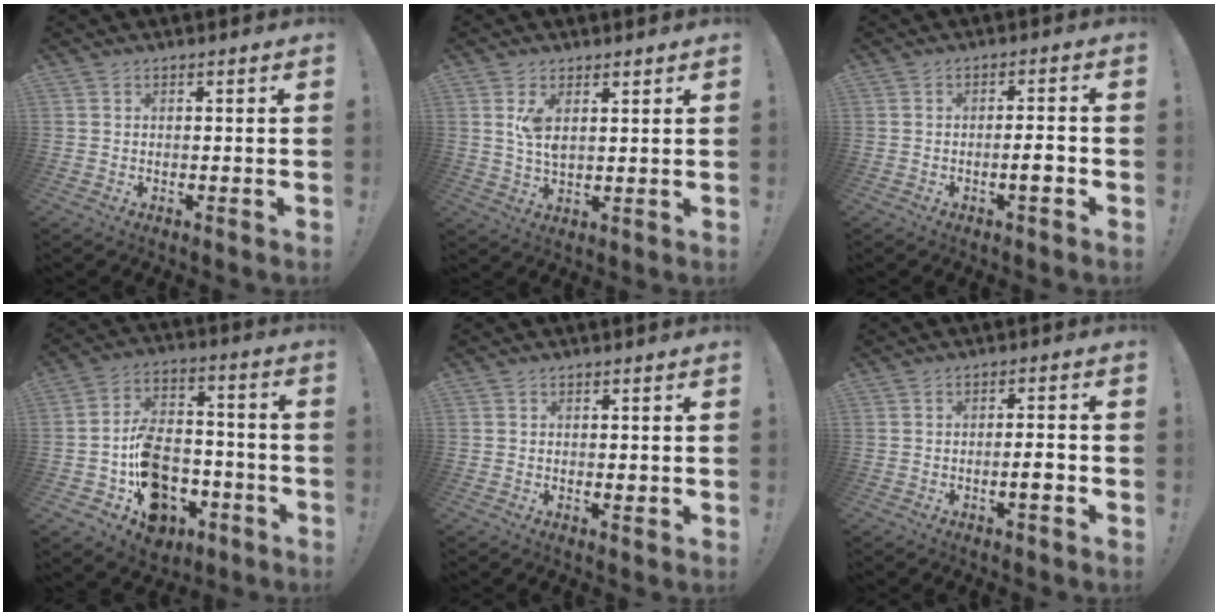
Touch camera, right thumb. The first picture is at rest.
{"total": 5.6, "force": [2.5, 2.7, 4.2], "torque": [-0.068, -0.014, 0.044]}
{"total": 4.7, "force": [-1.9, 0.3, 4.3], "torque": [-0.058, -0.003, -0.035]}
{"total": 15.2, "force": [-6.1, 11.3, 8.1], "torque": [-0.124, 0.047, -0.095]}
{"total": 0.7, "force": [0.2, 0.3, 0.6], "torque": [-0.005, -0.003, 0.002]}
{"total": 4.2, "force": [-1.8, 0.2, 3.8], "torque": [-0.059, -0.001, -0.033]}